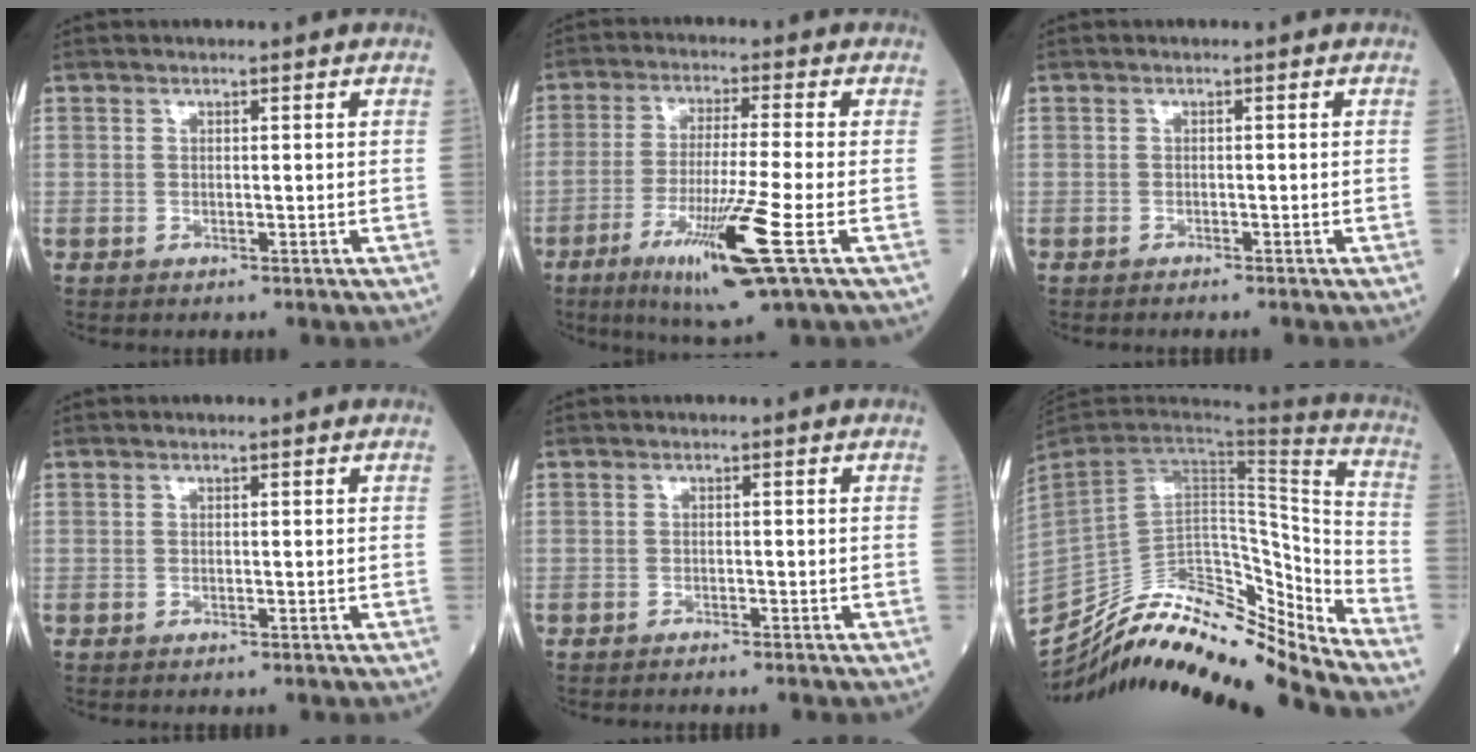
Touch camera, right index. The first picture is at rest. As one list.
[{"total": 12.7, "force": [-5.3, -0.8, 11.6], "torque": [-0.222, -0.035, -0.095]}, {"total": 1.2, "force": [-1.1, -0.1, 0.5], "torque": [-0.006, 0.001, -0.015]}, {"total": 0.0}, {"total": 1.7, "force": [-1.5, -0.1, 0.7], "torque": [-0.008, 0.001, -0.019]}, {"total": 22.8, "force": [-20.4, 4.1, 9.3], "torque": [-0.191, 0.035, -0.334]}]